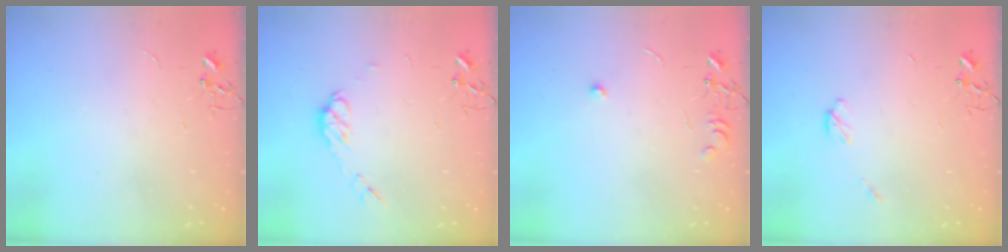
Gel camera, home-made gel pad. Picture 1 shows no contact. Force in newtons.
{"total": 7.3, "press": 7.2, "slide": 0.4}
{"total": 7.2, "press": 7.2, "slide": 0.8}
{"total": 4.0, "press": 4.0, "slide": 0.6}